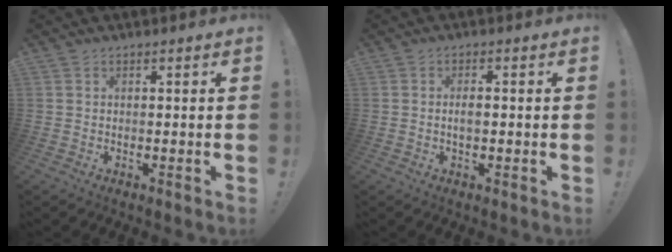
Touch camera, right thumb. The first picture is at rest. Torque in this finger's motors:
{"motor_torque": [-0.22, -0.13, -0.20, 0.26, 0.13]}